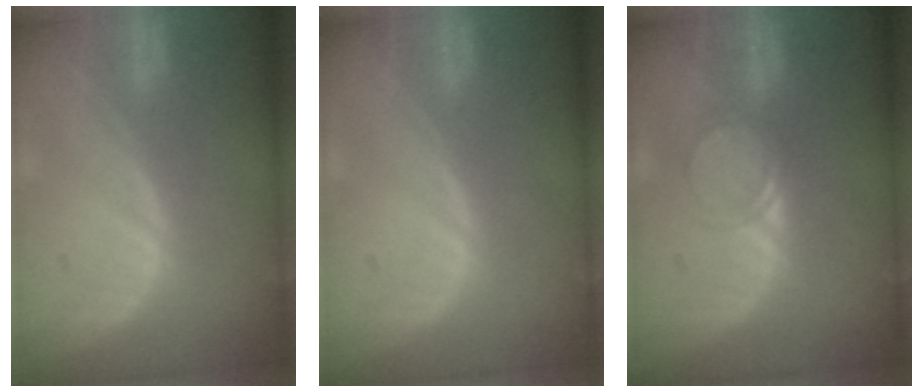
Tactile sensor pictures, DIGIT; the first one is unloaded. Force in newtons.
{"total": 0.0}
{"total": 2.8, "press": 2.8, "slide": 0.2}